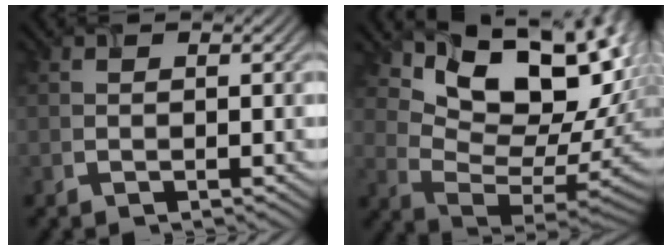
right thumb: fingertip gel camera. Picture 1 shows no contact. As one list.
[{"total": 17.8, "force": [7.8, 10.4, 12.1], "torque": [-0.161, 0.018, 0.156]}]